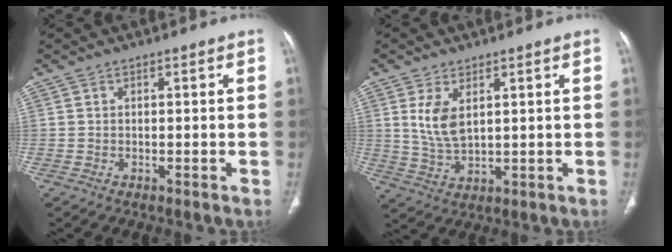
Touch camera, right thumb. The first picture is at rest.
{"total": 6.5, "force": [2.3, 3.3, 5.1], "torque": [-0.099, -0.013, 0.058]}